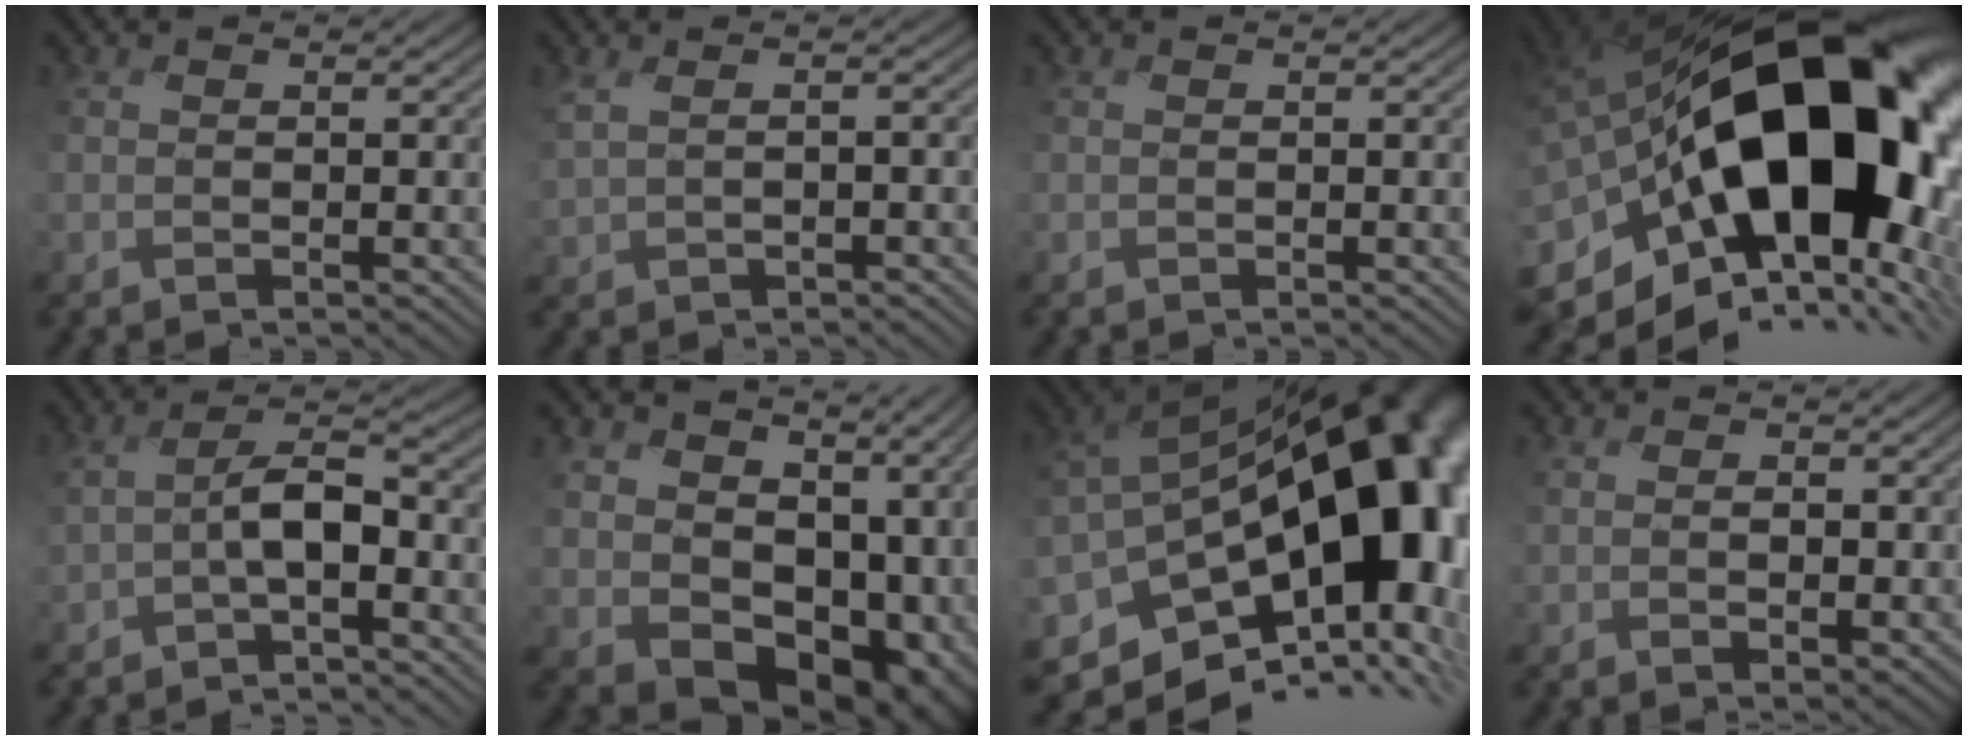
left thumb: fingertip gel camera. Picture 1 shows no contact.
{"total": 3.0, "force": [0.4, 1.7, 2.4], "torque": [-0.065, -0.001, 0.014]}
{"total": 0.0}
{"total": 23.0, "force": [-0.7, 14.7, 17.7], "torque": [-0.361, -0.057, 0.016]}
{"total": 4.8, "force": [-1.4, 2.2, 4.1], "torque": [-0.079, 0.010, -0.030]}
{"total": 16.7, "force": [-0.4, 12.1, 11.5], "torque": [-0.196, -0.049, 0.044]}
{"total": 20.5, "force": [-4.6, 12.6, 15.4], "torque": [-0.257, -0.045, -0.060]}
{"total": 2.5, "force": [1.0, 1.8, 1.5], "torque": [-0.038, -0.007, 0.023]}